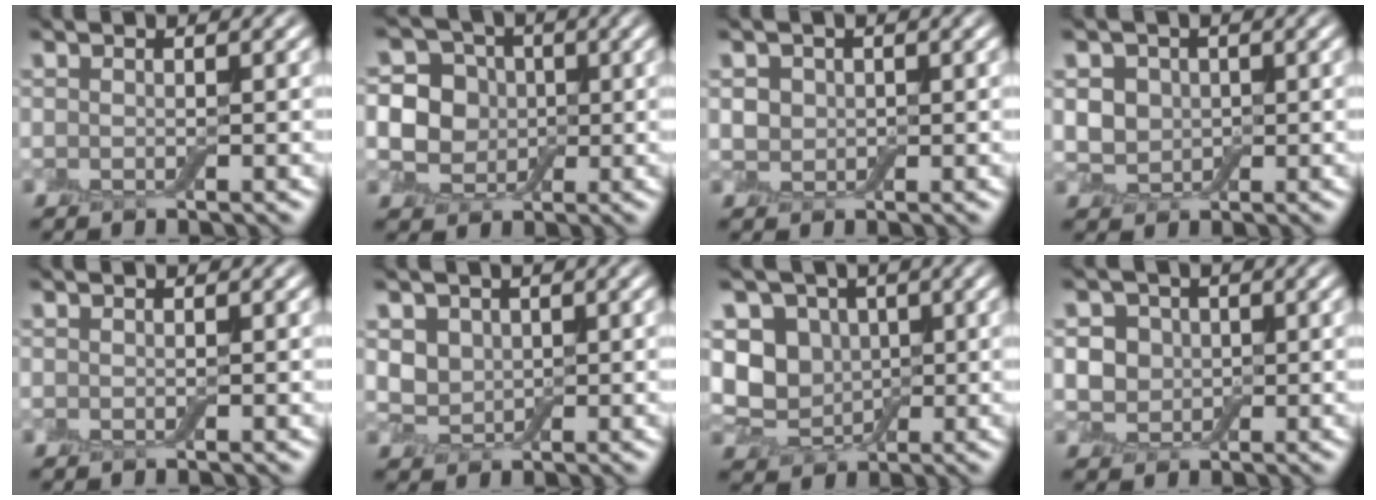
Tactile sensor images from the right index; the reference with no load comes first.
{"total": 9.7, "force": [0.8, 8.8, 3.9], "torque": [-0.088, 0.034, -0.004]}
{"total": 1.7, "force": [0.3, 1.5, 0.6], "torque": [-0.012, -0.003, 0.005]}
{"total": 3.2, "force": [0.5, 2.7, 1.6], "torque": [-0.032, 0.006, -0.003]}
{"total": 0.0}
{"total": 2.7, "force": [0.9, 2.2, 1.3], "torque": [-0.028, -0.003, 0.015]}
{"total": 5.3, "force": [0.6, 4.6, 2.6], "torque": [-0.041, -0.003, 0.003]}
{"total": 3.8, "force": [0.5, 3.4, 1.7], "torque": [-0.023, 0.008, -0.003]}